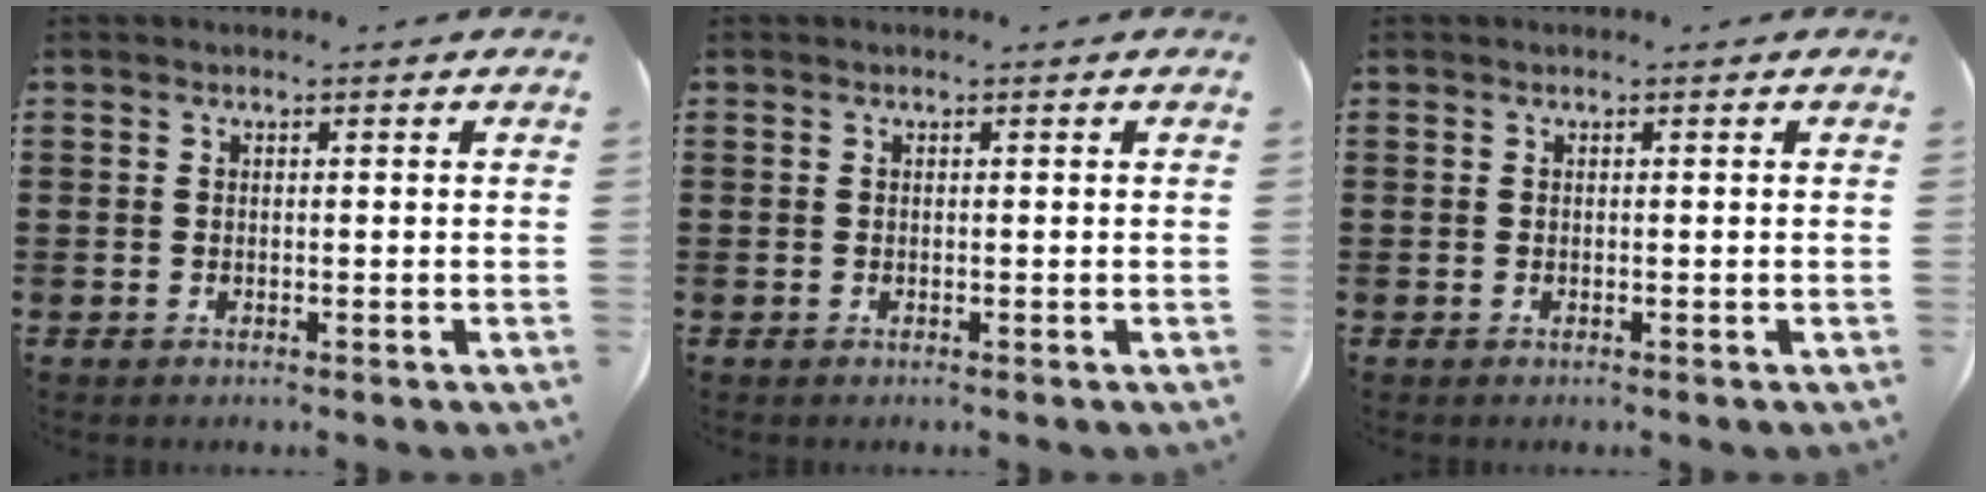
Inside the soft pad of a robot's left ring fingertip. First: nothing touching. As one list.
[{"total": 0.0}, {"total": 0.0}]